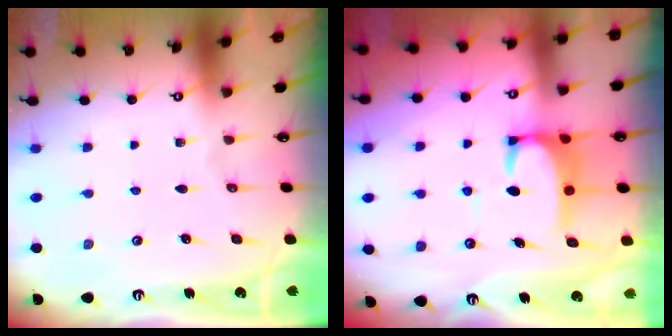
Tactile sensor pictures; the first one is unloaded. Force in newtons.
{"total": 4.5, "press": 4.4, "slide": 1.1}